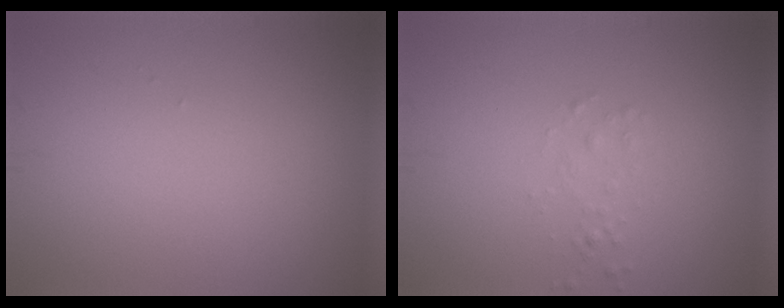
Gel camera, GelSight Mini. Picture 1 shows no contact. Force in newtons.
{"total": 0.8, "press": 0.7, "slide": 0.1}